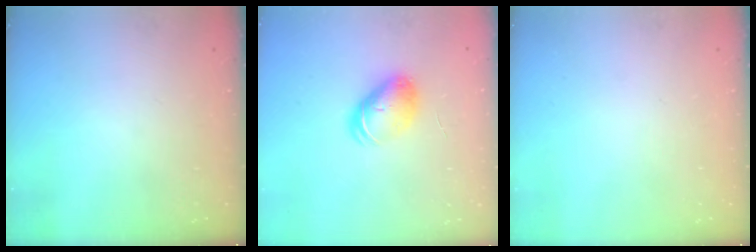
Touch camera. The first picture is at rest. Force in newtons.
{"total": 8.8, "press": 8.8, "slide": 0.4}
{"total": 0.0}